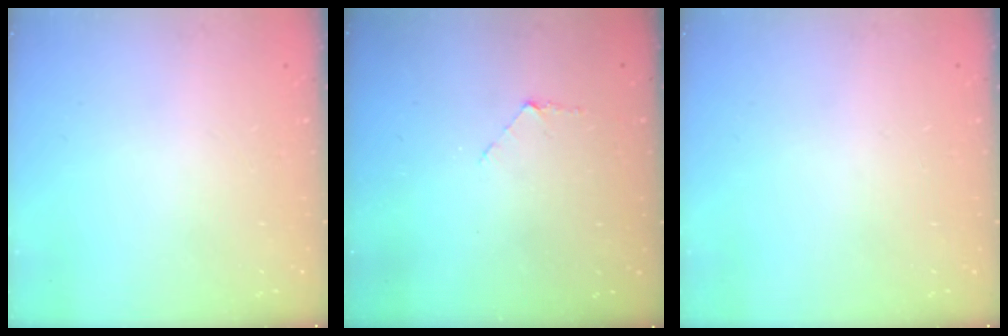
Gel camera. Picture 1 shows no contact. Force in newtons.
{"total": 3.7, "press": 3.7, "slide": 0.3}
{"total": 0.0}